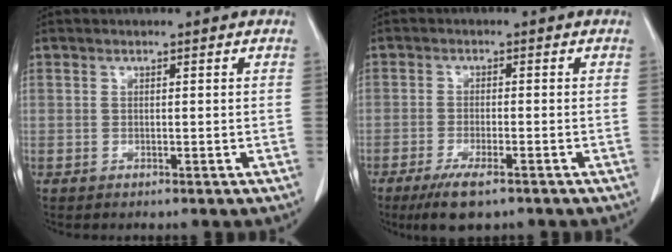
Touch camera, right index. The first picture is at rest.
{"total": 5.9, "force": [-3.9, 1.2, 4.3], "torque": [-0.083, -0.015, -0.064]}